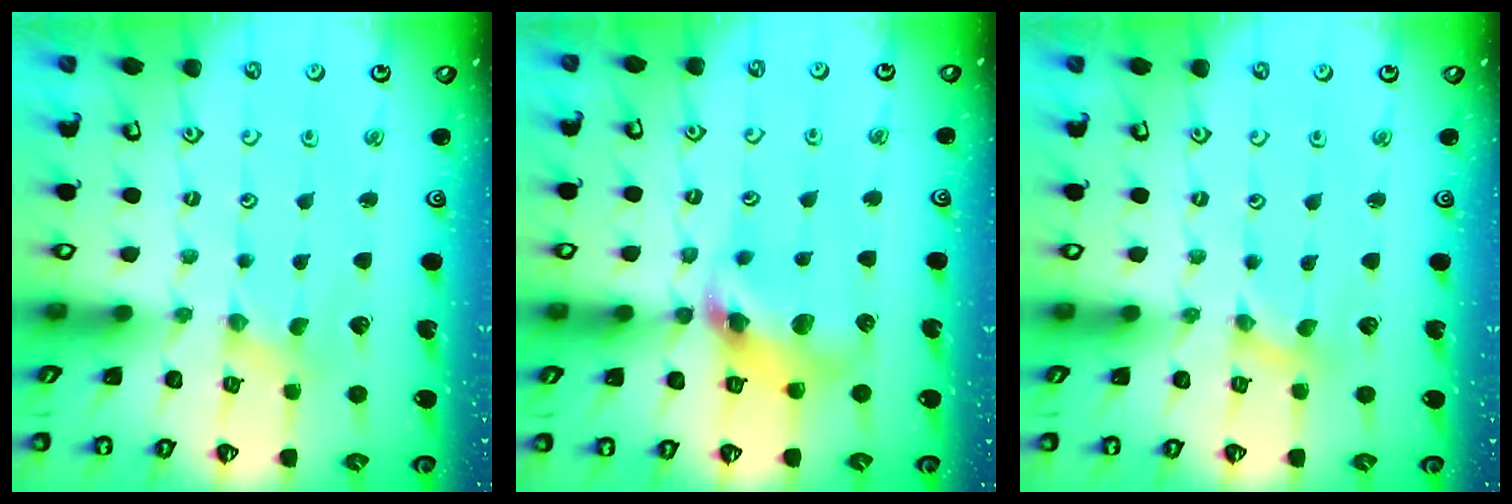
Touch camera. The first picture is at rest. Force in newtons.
{"total": 13.1, "press": 13.0, "slide": 1.9}
{"total": 0.0}